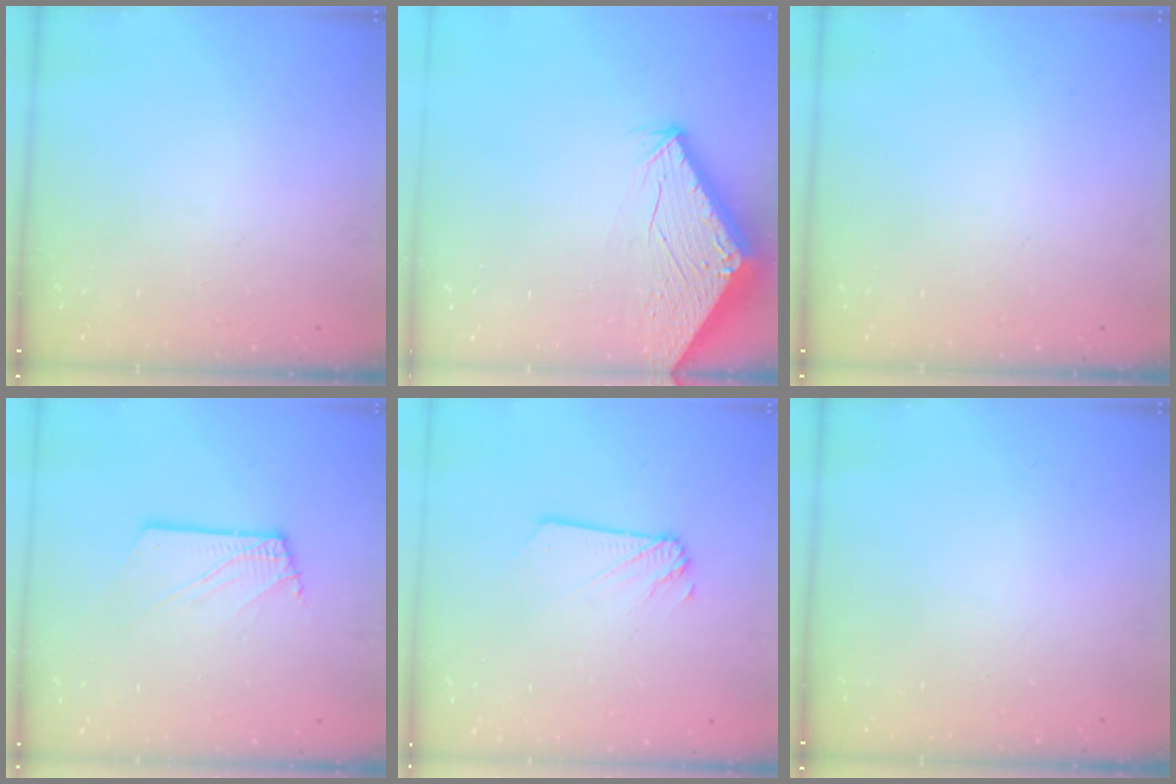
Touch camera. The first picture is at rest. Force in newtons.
{"total": 2.9, "press": 2.9, "slide": 0.1}
{"total": 0.0}
{"total": 3.3, "press": 3.3, "slide": 0.4}
{"total": 2.3, "press": 2.3, "slide": 0.1}
{"total": 0.0}